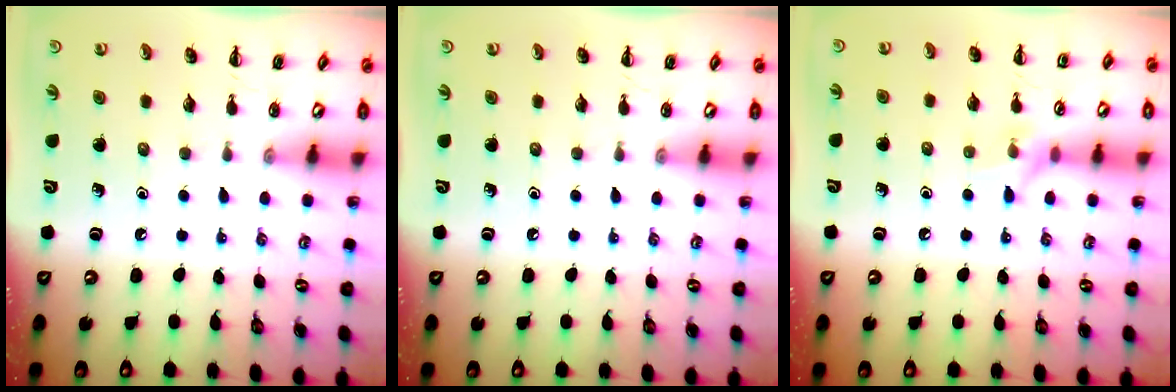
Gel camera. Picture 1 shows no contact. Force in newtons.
{"total": 0.0}
{"total": 6.8, "press": 6.7, "slide": 1.3}